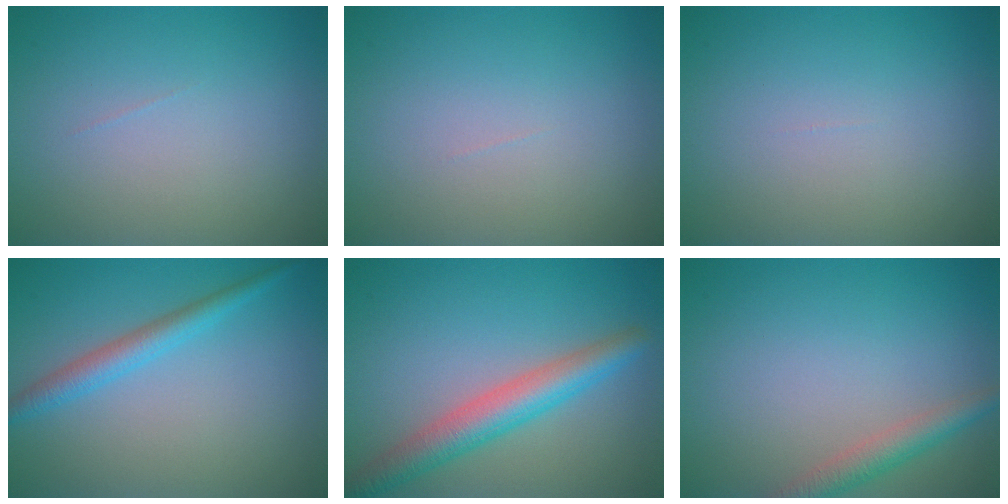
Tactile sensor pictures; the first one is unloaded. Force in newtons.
{"total": 0.0}
{"total": 0.0}
{"total": 2.6, "press": 2.6, "slide": 0.0}
{"total": 4.9, "press": 4.9, "slide": 0.3}
{"total": 2.6, "press": 2.6, "slide": 0.1}